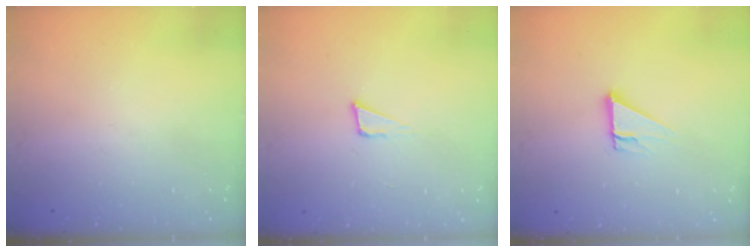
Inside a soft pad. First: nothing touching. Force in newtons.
{"total": 3.3, "press": 3.2, "slide": 0.8}
{"total": 3.7, "press": 3.7, "slide": 0.2}